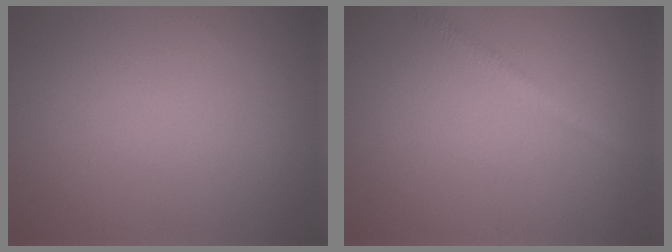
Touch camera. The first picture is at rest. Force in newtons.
{"total": 1.3, "press": 1.3, "slide": 0.1}